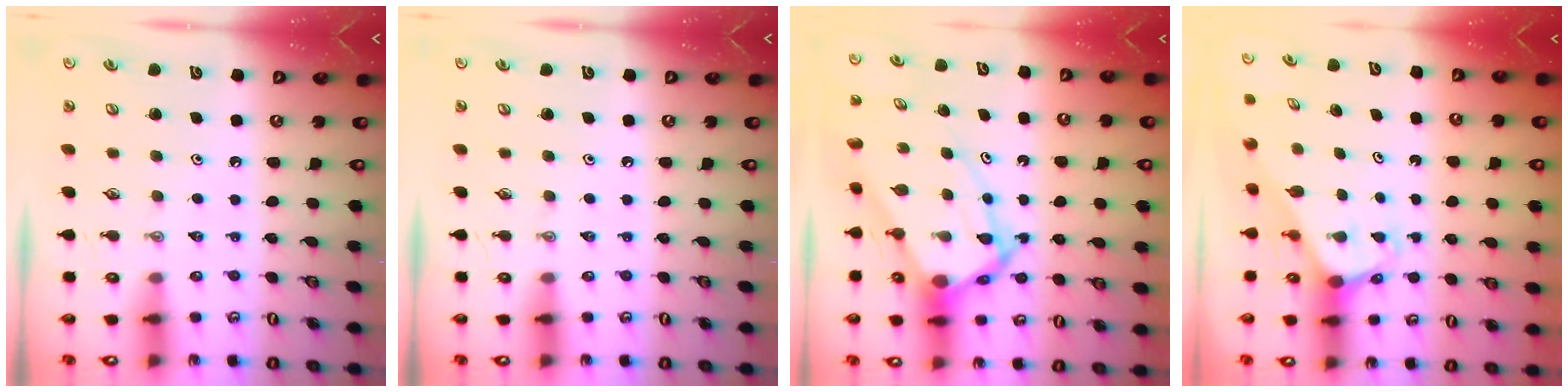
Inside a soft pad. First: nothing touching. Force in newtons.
{"total": 0.0}
{"total": 10.2, "press": 10.2, "slide": 1.0}
{"total": 1.8, "press": 1.8, "slide": 0.1}